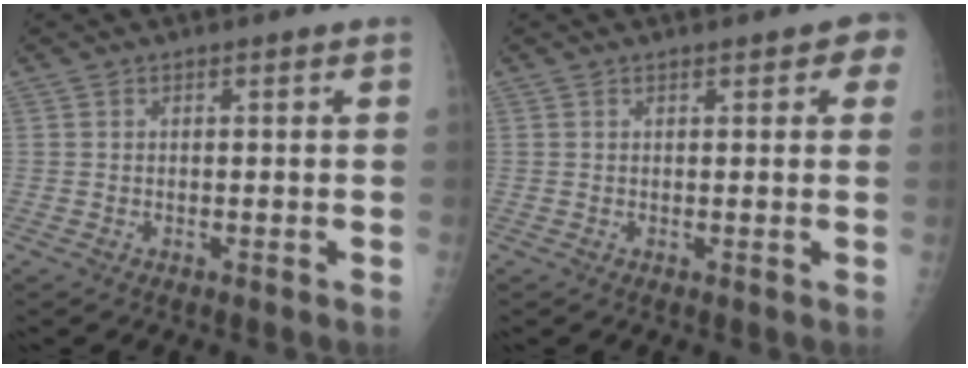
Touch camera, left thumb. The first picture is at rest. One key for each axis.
{"total": 3.4, "fx": 1.7, "fy": 1.6, "fz": 2.5, "tx": -0.007, "ty": -0.001, "tz": 0.014}